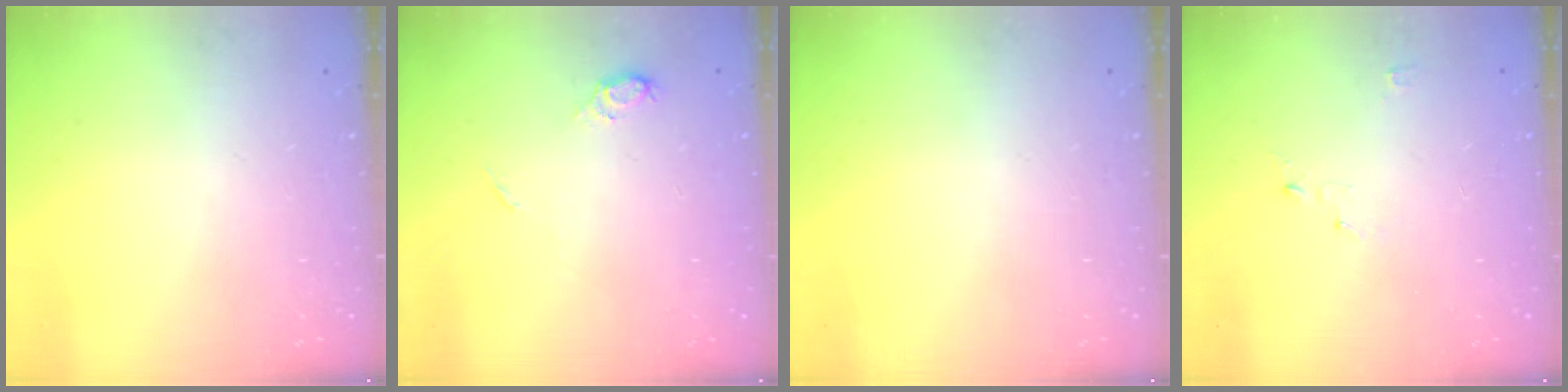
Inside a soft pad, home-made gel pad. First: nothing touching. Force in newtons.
{"total": 5.8, "press": 5.8, "slide": 0.6}
{"total": 0.0}
{"total": 2.4, "press": 2.4, "slide": 0.3}